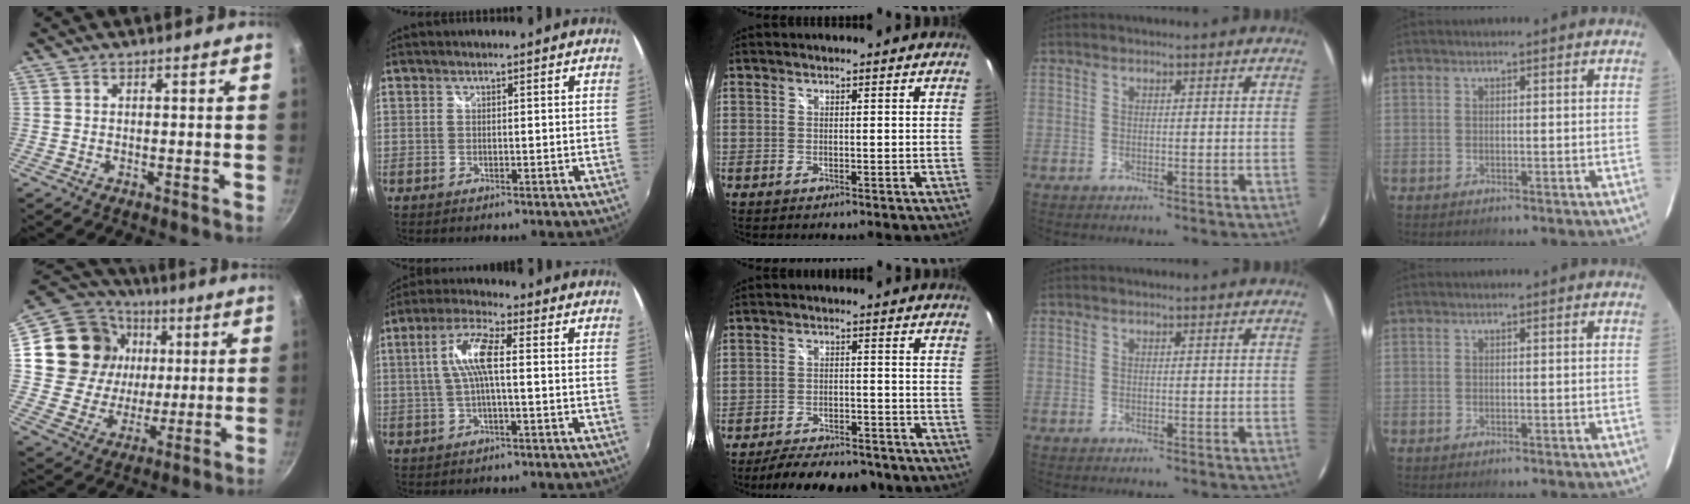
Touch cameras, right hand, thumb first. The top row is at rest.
{"thumb": {"total": 20.1, "force": [4.2, 17.6, 8.6], "torque": [-0.143, 0.010, 0.076]}, "index": {"total": 7.6, "force": [0.2, 1.5, 7.5], "torque": [-0.153, 0.011, 0.006]}, "middle": {"total": 13.4, "force": [-11.4, 3.8, 5.9], "torque": [-0.122, -0.015, -0.160]}}